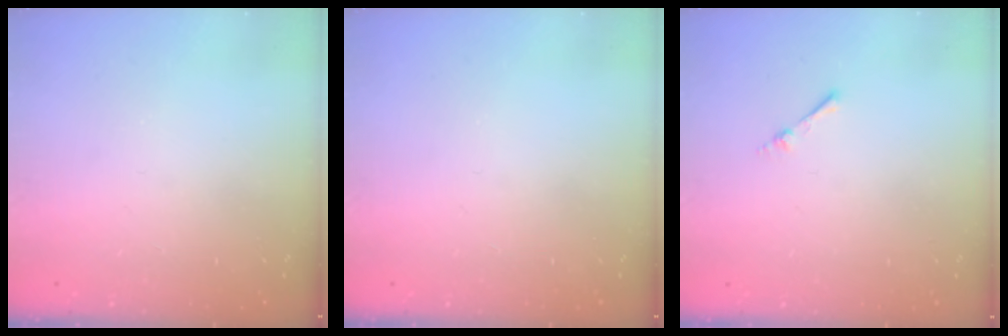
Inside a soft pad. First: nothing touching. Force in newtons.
{"total": 0.0}
{"total": 1.7, "press": 1.7, "slide": 0.3}